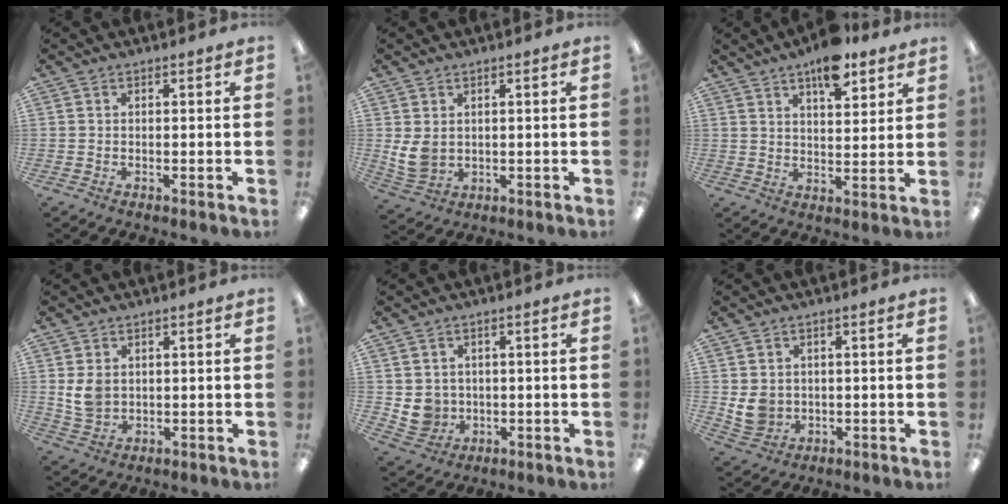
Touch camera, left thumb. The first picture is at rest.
{"total": 5.4, "force": [1.4, 4.0, 3.4], "torque": [-0.077, -0.008, 0.027]}
{"total": 10.0, "force": [7.1, 3.7, 6.0], "torque": [-0.077, -0.041, 0.118]}
{"total": 5.6, "force": [1.5, 4.3, 3.2], "torque": [-0.071, -0.001, 0.029]}
{"total": 5.4, "force": [1.1, 5.1, 1.2], "torque": [-0.027, -0.001, 0.025]}
{"total": 5.6, "force": [0.9, 5.0, 2.2], "torque": [-0.038, 0.004, 0.022]}